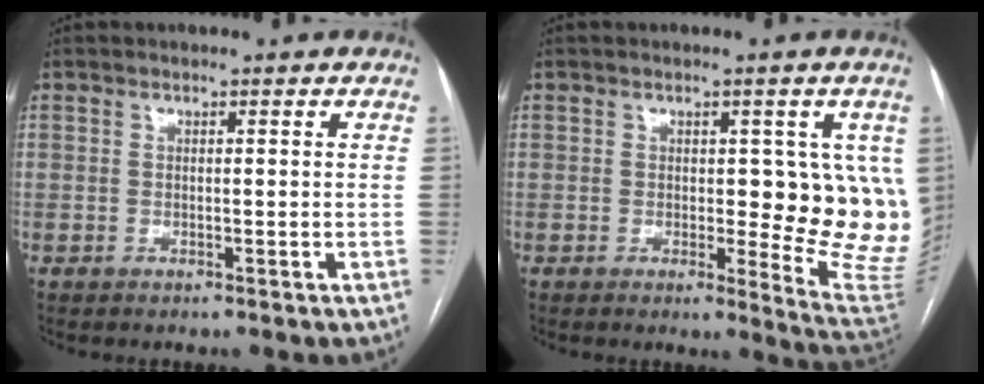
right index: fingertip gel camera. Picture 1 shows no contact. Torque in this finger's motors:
{"motor_torque": [0.37, 0.05, 0.50, 0.05]}